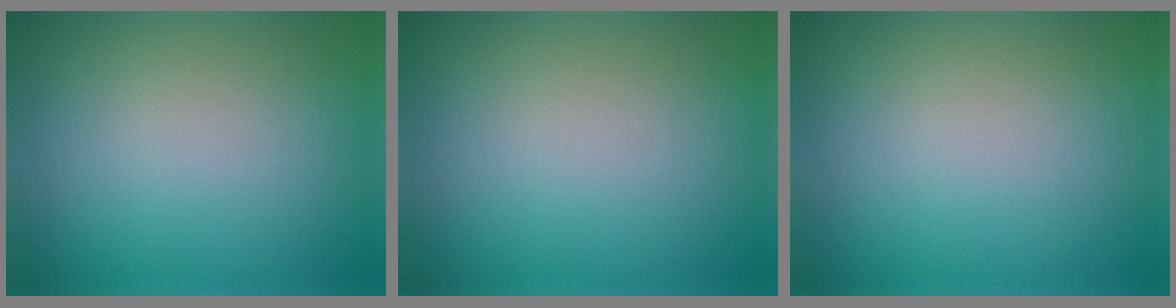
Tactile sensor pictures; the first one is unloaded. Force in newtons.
{"total": 0.0}
{"total": 0.0}